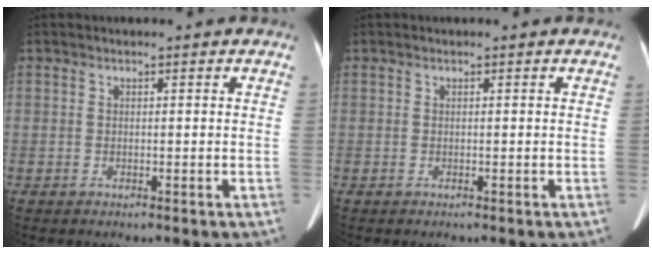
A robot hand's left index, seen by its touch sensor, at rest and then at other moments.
{"total": 0.0}